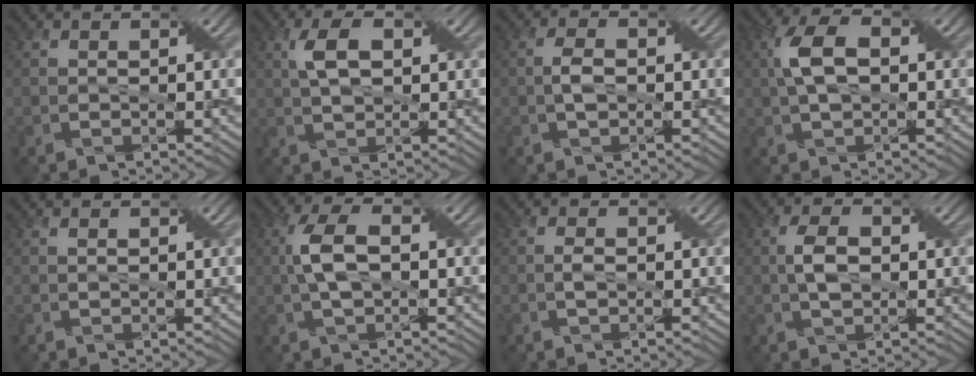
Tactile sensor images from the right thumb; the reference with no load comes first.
{"total": 4.4, "force": [1.4, 1.9, 3.7], "torque": [-0.080, 0.009, 0.027]}
{"total": 2.3, "force": [-0.3, 1.1, 2.0], "torque": [-0.046, 0.003, -0.008]}
{"total": 6.1, "force": [0.8, 3.1, 5.2], "torque": [-0.116, 0.014, 0.009]}
{"total": 0.5, "force": [0.3, -0.1, 0.5], "torque": [-0.010, 0.002, 0.004]}
{"total": 5.6, "force": [0.3, 2.3, 5.1], "torque": [-0.117, 0.013, 0.002]}
{"total": 0.9, "force": [-0.3, 0.2, 0.9], "torque": [-0.021, 0.003, -0.008]}
{"total": 3.7, "force": [0.2, 1.8, 3.2], "torque": [-0.069, 0.002, 0.001]}